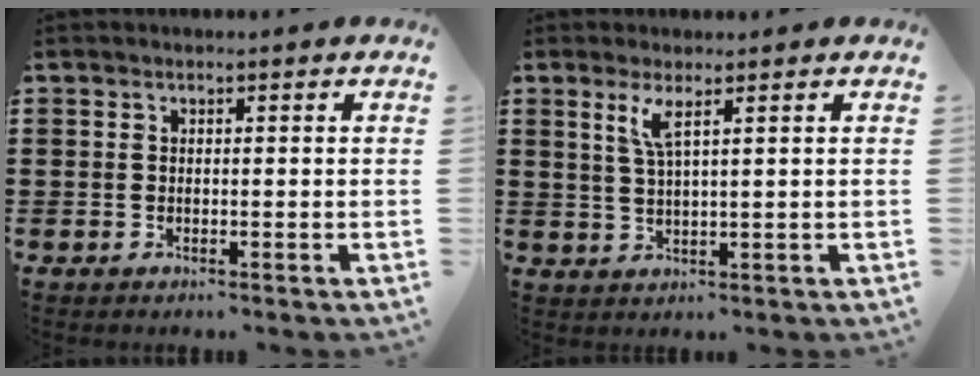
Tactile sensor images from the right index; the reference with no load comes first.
{"total": 3.4, "force": [1.8, 0.4, 2.8], "torque": [-0.062, 0.001, 0.030]}